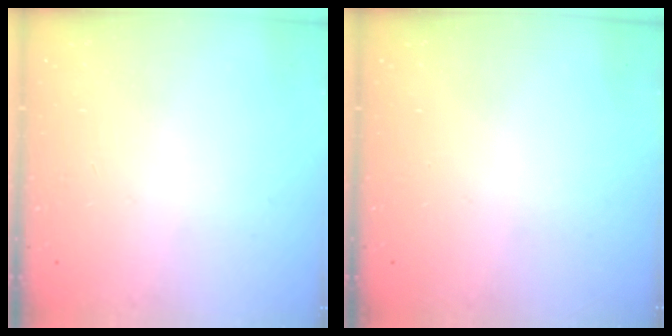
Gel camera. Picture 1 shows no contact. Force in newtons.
{"total": 0.0}